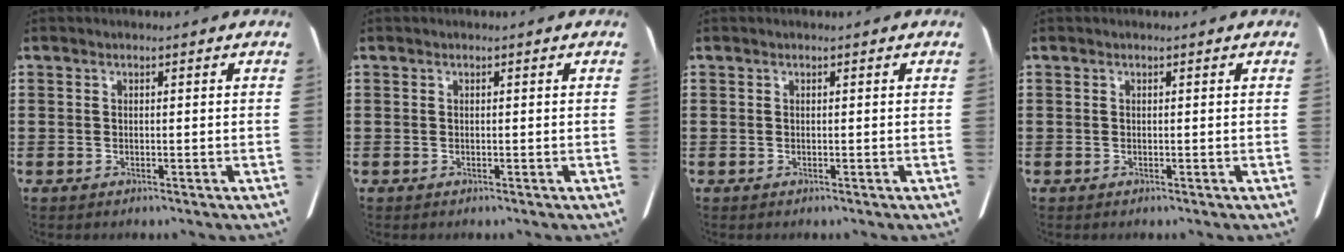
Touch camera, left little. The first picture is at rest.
{"total": 0.0}
{"total": 0.0}
{"total": 0.0}